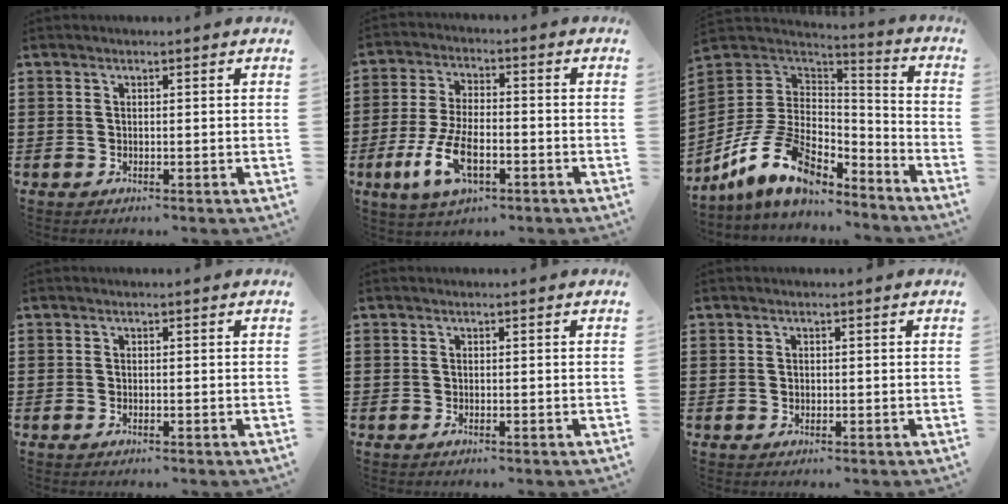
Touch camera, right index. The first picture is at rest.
{"total": 9.2, "force": [-3.6, 4.1, 7.4], "torque": [-0.173, -0.009, -0.071]}
{"total": 14.0, "force": [-8.1, 7.8, 8.3], "torque": [-0.195, 0.024, -0.150]}
{"total": 0.0}
{"total": 0.0}
{"total": 0.7, "force": [0.0, 0.6, 0.3], "torque": [-0.007, 0.002, -0.001]}